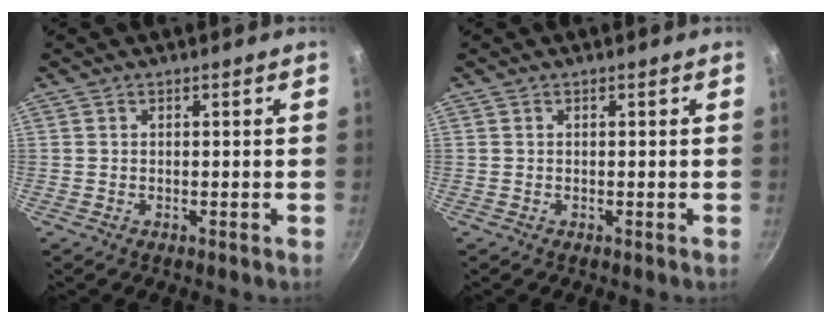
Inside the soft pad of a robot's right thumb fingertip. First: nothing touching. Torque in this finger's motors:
{"motor_torque": [0.00, 0.00, -0.23, 0.23, 0.00]}